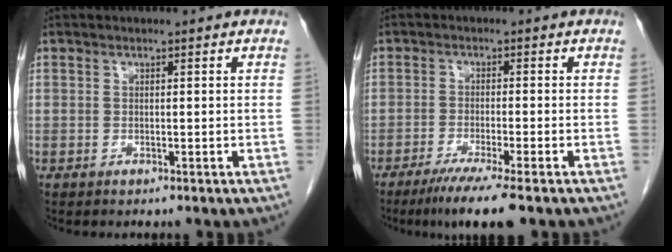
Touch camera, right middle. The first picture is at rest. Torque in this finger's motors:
{"motor_torque": [0.83, -0.69, 0.13, 0.07]}